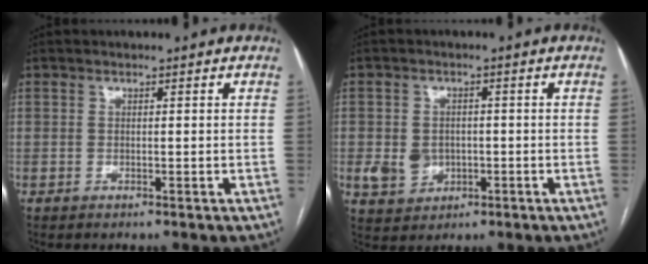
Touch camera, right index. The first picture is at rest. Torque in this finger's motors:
{"motor_torque": [0.00, -0.05, 0.11, 0.05]}